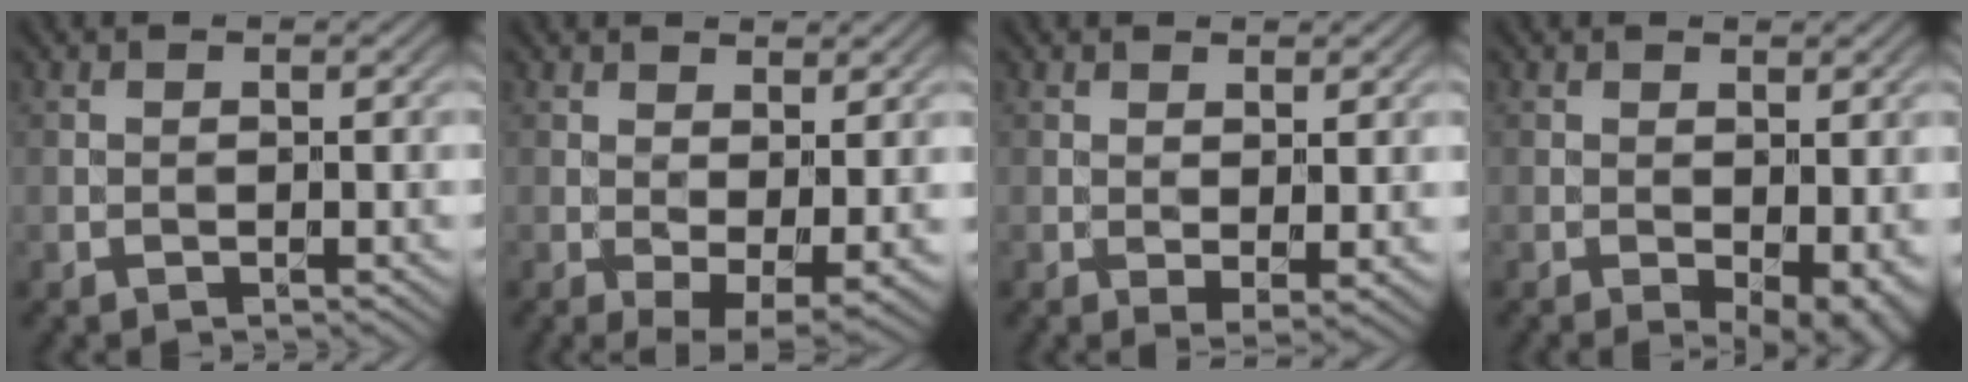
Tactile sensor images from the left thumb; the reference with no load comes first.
{"total": 5.1, "force": [0.7, 2.2, 4.6], "torque": [-0.081, -0.009, 0.022]}
{"total": 2.6, "force": [1.0, 1.0, 2.2], "torque": [-0.047, -0.009, 0.023]}
{"total": 5.0, "force": [-1.3, 2.4, 4.3], "torque": [-0.059, -0.009, -0.011]}